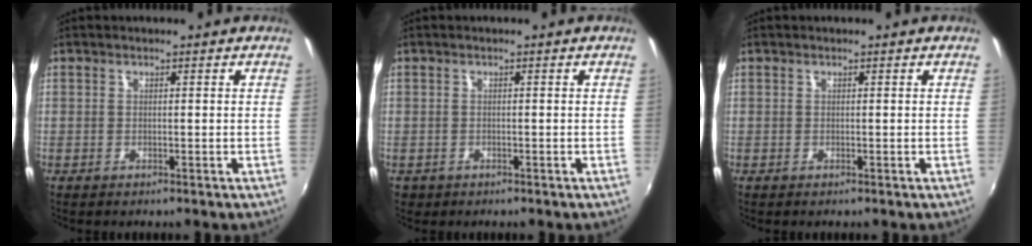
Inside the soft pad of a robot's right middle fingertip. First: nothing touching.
{"total": 1.6, "force": [-0.7, 1.3, 0.6], "torque": [-0.015, -0.003, -0.008]}
{"total": 0.0}